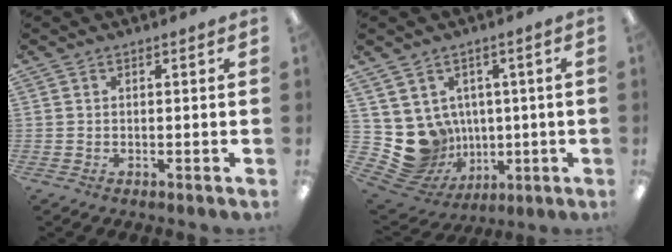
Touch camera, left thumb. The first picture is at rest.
{"total": 11.0, "force": [-0.4, 10.5, 3.3], "torque": [-0.099, -0.022, 0.009]}